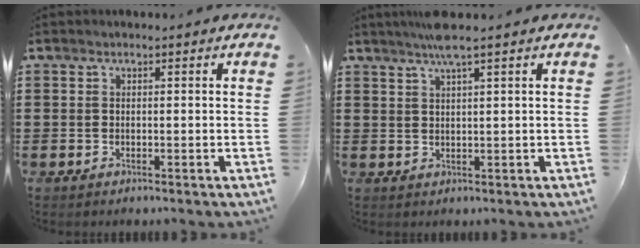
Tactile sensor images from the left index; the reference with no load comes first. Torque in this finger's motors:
{"motor_torque": [1.29, -0.46, 0.15, 0.11]}